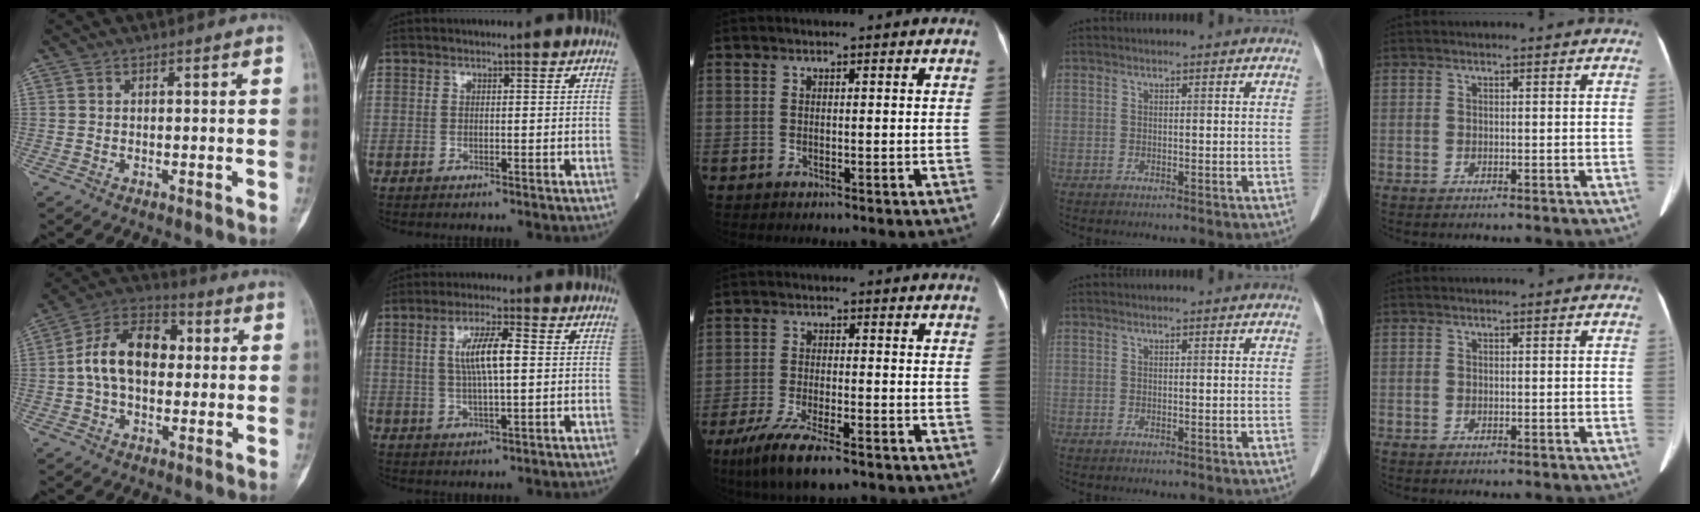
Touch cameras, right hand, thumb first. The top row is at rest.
{"thumb": {"total": 14.0, "force": [0.9, 9.1, 10.6], "torque": [-0.166, 0.033, 0.004]}, "index": {"total": 7.3, "force": [1.1, 1.2, 7.1], "torque": [-0.136, 0.009, 0.022]}, "middle": {"total": 9.8, "force": [-6.8, 2.0, 6.8], "torque": [-0.127, -0.023, -0.111]}}